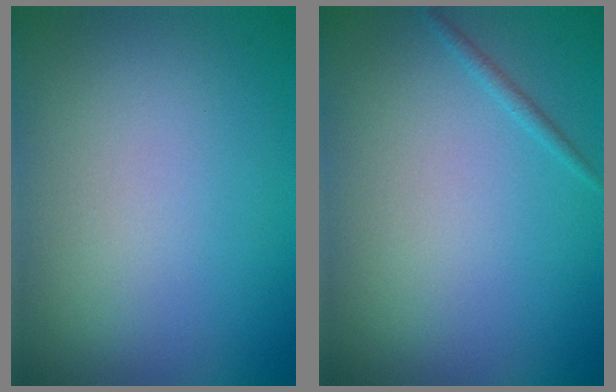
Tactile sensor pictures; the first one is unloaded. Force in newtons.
{"total": 0.6, "press": 0.6, "slide": 0.0}